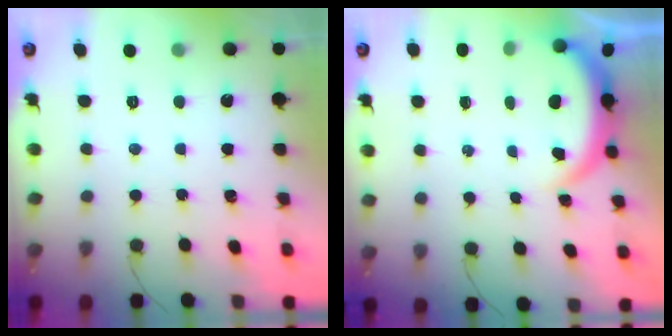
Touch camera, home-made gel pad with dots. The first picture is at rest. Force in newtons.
{"total": 3.8, "press": 3.8, "slide": 0.2}